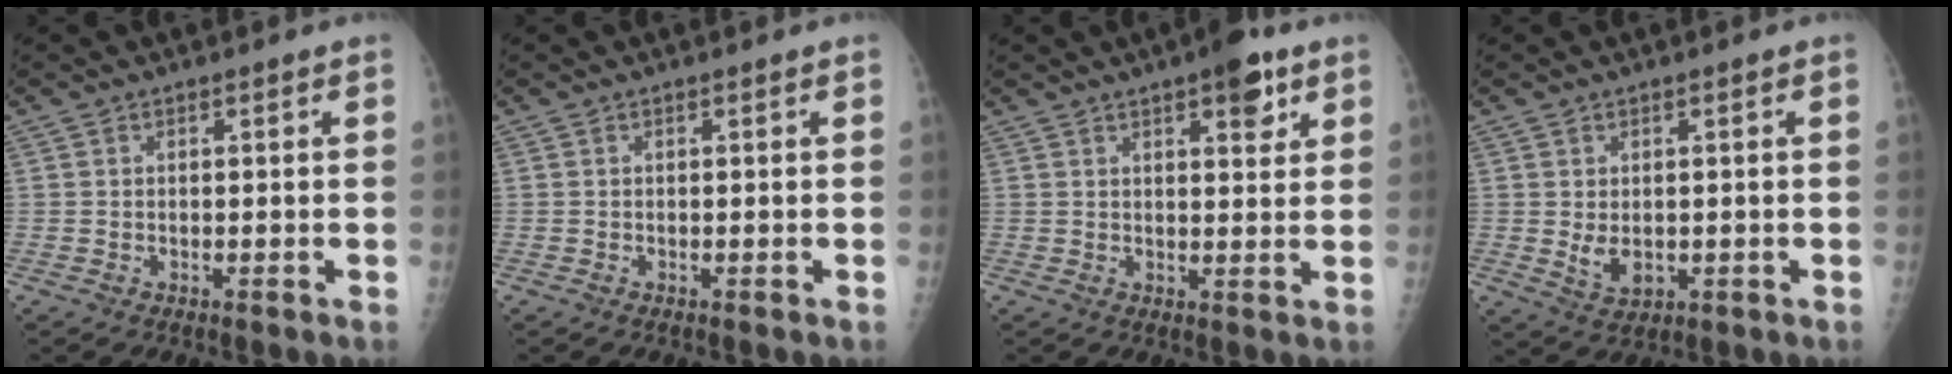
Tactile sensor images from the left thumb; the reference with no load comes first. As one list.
[{"total": 0.0}, {"total": 6.7, "force": [3.7, 2.4, 4.9], "torque": [-0.048, -0.014, 0.045]}, {"total": 3.8, "force": [-0.1, 2.6, 2.8], "torque": [-0.039, -0.009, 0.009]}]